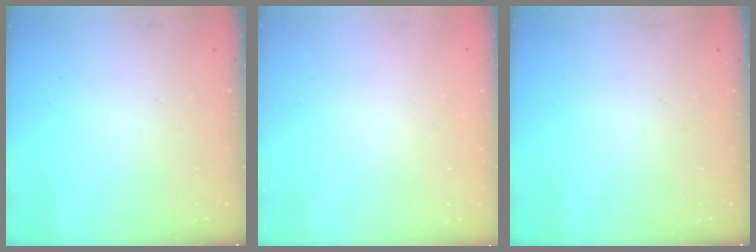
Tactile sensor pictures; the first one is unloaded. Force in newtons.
{"total": 1.9, "press": 1.9, "slide": 0.2}
{"total": 0.0}